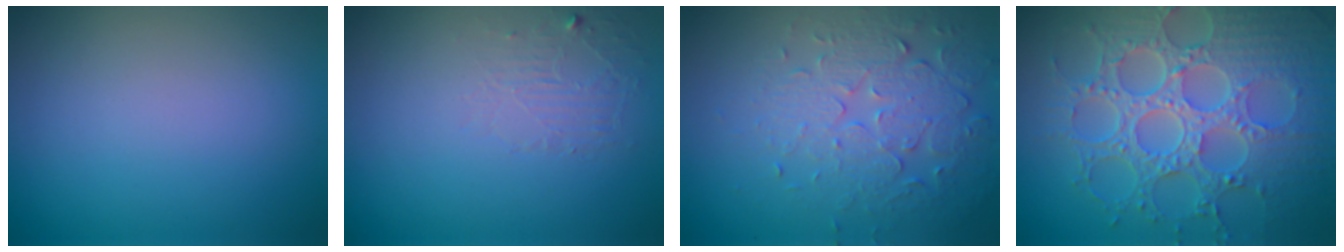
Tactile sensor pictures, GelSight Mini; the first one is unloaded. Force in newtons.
{"total": 1.4, "press": 0.1, "slide": 1.4}
{"total": 5.2, "press": 3.7, "slide": 3.7}
{"total": 8.7, "press": 6.6, "slide": 5.8}